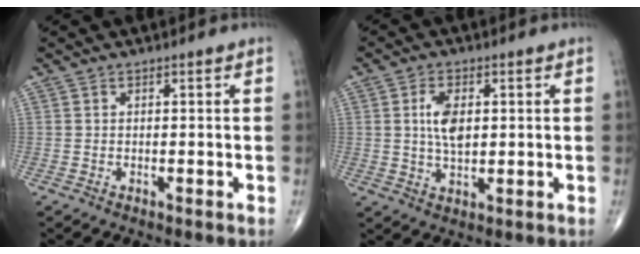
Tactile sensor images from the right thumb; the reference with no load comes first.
{"total": 6.4, "force": [1.1, 3.5, 5.3], "torque": [-0.095, -0.004, 0.020]}